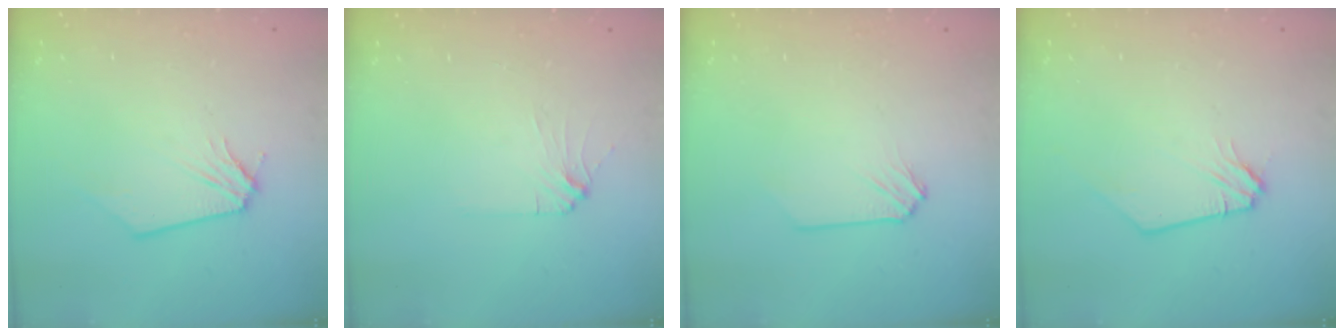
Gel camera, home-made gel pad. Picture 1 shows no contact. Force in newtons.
{"total": 2.8, "press": 2.7, "slide": 0.4}
{"total": 0.0}
{"total": 0.0}